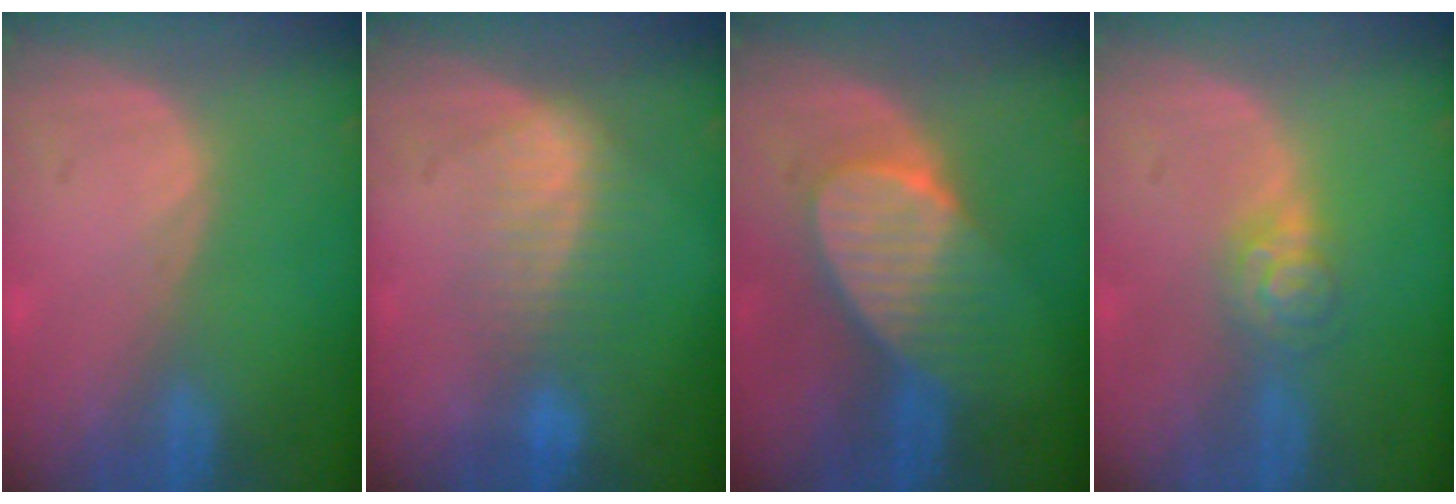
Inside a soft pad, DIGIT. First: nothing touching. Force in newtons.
{"total": 7.2, "press": 6.2, "slide": 3.8}
{"total": 7.3, "press": 7.3, "slide": 0.7}
{"total": 4.4, "press": 3.9, "slide": 2.0}